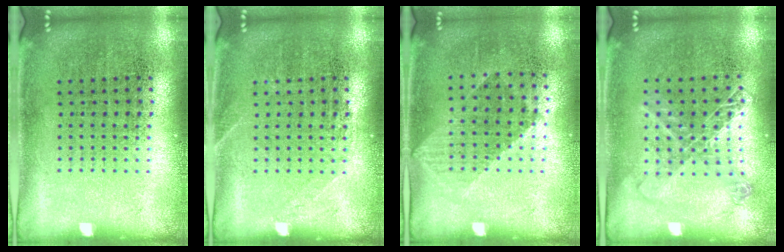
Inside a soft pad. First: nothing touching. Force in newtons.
{"total": 0.9, "press": 0.9, "slide": 0.2}
{"total": 1.0, "press": 0.8, "slide": 0.5}
{"total": 1.3, "press": 1.2, "slide": 0.5}